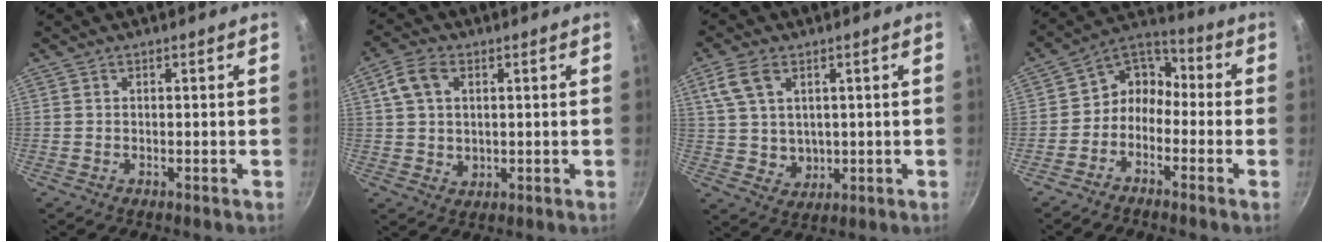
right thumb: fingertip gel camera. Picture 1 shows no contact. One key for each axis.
{"total": 7.3, "fx": 2.2, "fy": 5.0, "fz": 4.7, "tx": -0.085, "ty": 0.000, "tz": 0.038}
{"total": 8.9, "fx": 3.1, "fy": 6.3, "fz": 5.4, "tx": -0.088, "ty": -0.011, "tz": 0.069}
{"total": 7.7, "fx": -2.8, "fy": 6.2, "fz": 3.7, "tx": -0.040, "ty": 0.058, "tz": -0.078}